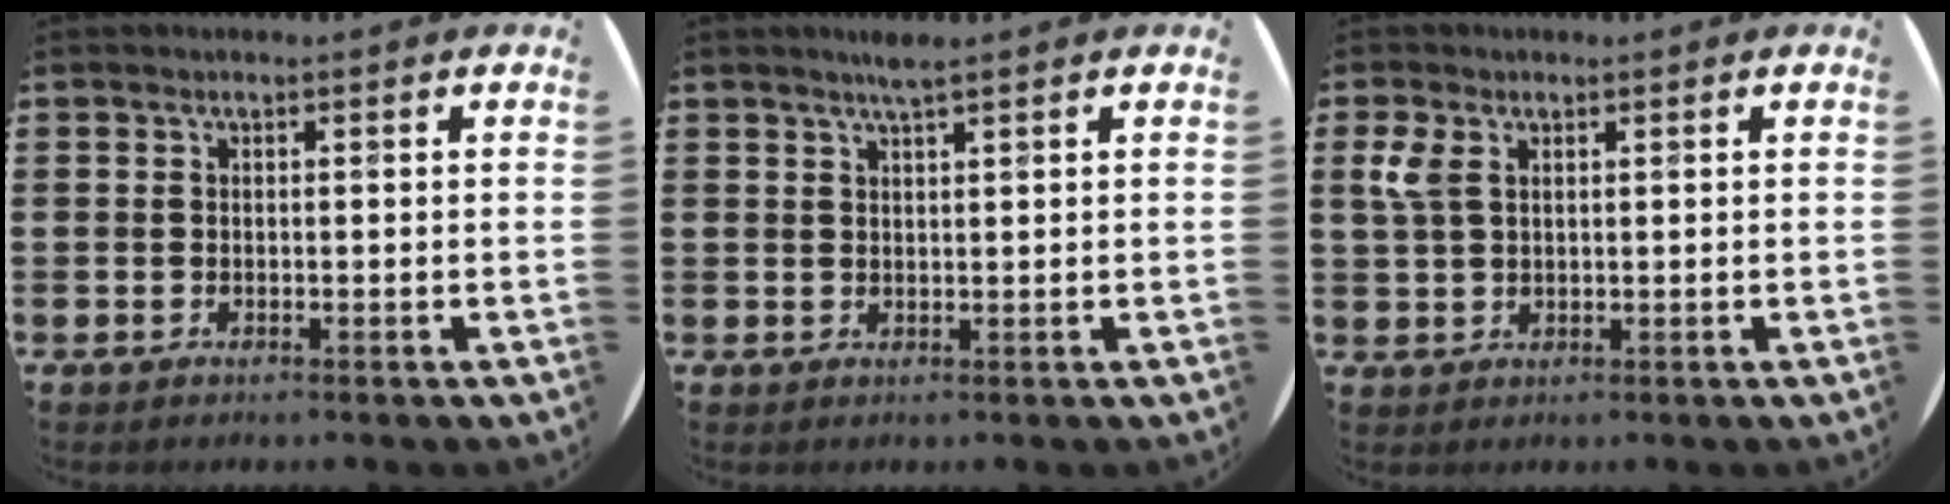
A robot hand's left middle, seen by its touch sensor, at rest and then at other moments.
{"total": 2.1, "force": [1.7, -0.1, 1.1], "torque": [-0.022, 0.002, 0.030]}
{"total": 3.2, "force": [1.6, 1.8, 2.1], "torque": [-0.048, 0.007, 0.030]}